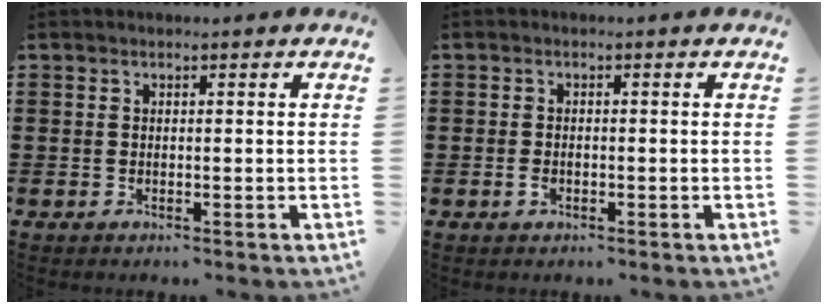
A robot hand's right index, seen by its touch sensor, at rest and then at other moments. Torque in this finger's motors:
{"motor_torque": [1.62, 0.52, 0.28, 0.06]}